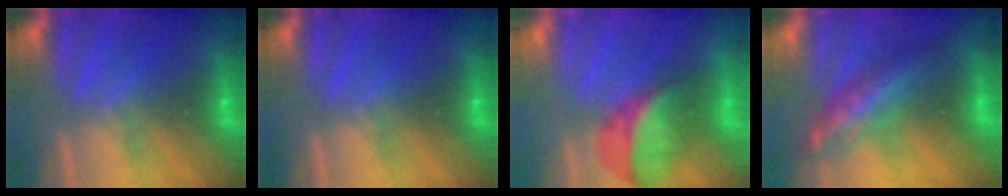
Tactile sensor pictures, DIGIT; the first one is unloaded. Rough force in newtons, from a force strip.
{"total": 0.0}
{"total": 2.9}
{"total": 2.9}